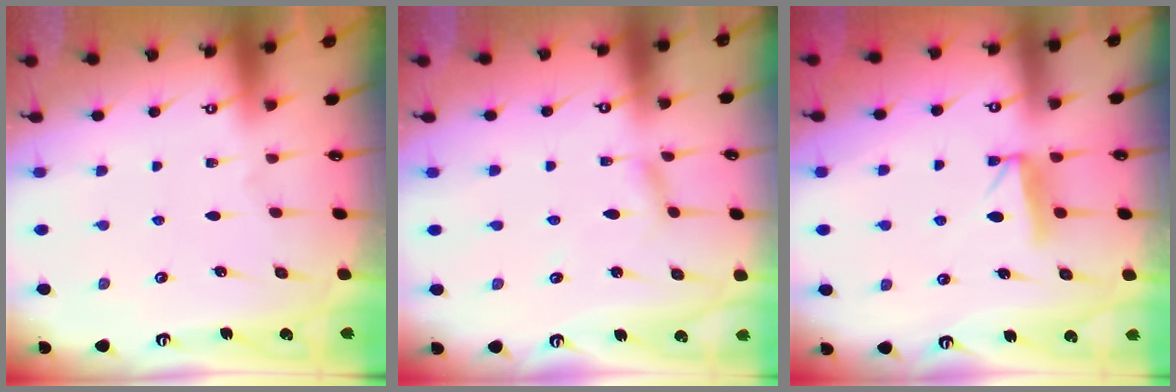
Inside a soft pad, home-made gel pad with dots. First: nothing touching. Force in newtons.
{"total": 2.2, "press": 2.2, "slide": 0.3}
{"total": 6.9, "press": 6.9, "slide": 0.7}